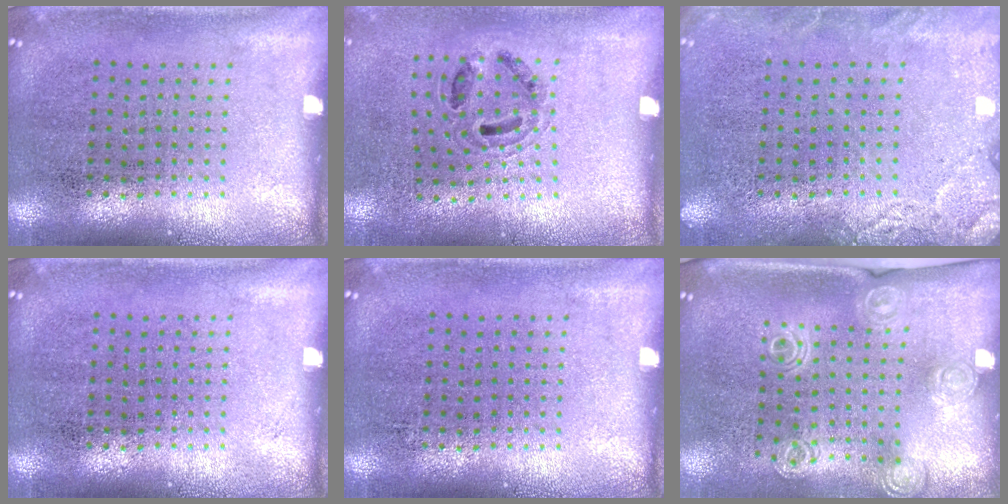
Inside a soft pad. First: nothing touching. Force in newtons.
{"total": 1.0, "press": 0.8, "slide": 0.5}
{"total": 2.4, "press": 2.4, "slide": 0.3}
{"total": 0.0}
{"total": 0.0}
{"total": 1.4, "press": 1.4, "slide": 0.4}